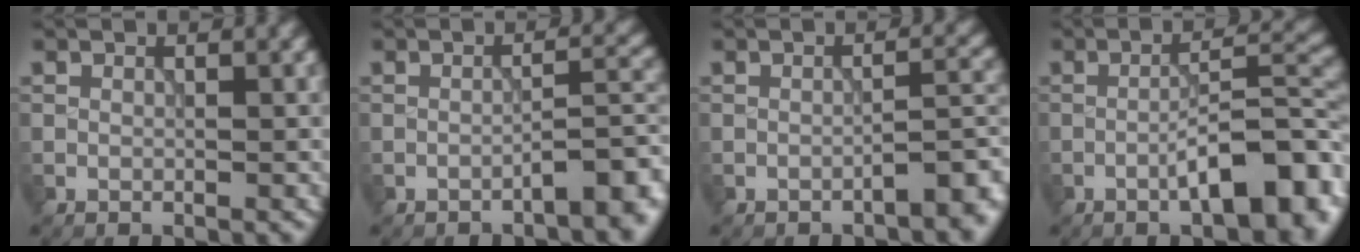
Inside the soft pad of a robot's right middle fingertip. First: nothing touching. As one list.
[{"total": 4.5, "force": [-2.6, 1.1, 3.5], "torque": [-0.042, 0.014, -0.041]}, {"total": 3.9, "force": [-2.3, 1.1, 2.9], "torque": [-0.034, 0.011, -0.037]}, {"total": 8.5, "force": [-3.4, 2.5, 7.3], "torque": [-0.107, 0.011, -0.052]}]